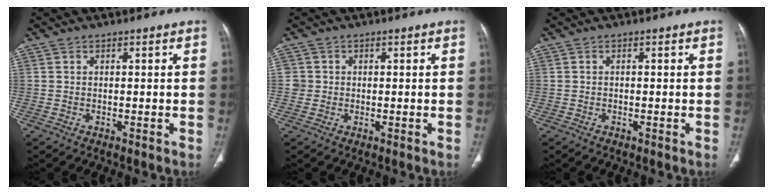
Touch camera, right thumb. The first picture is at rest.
{"total": 2.1, "force": [0.0, 2.1, 0.1], "torque": [0.012, 0.007, 0.001]}
{"total": 0.0}